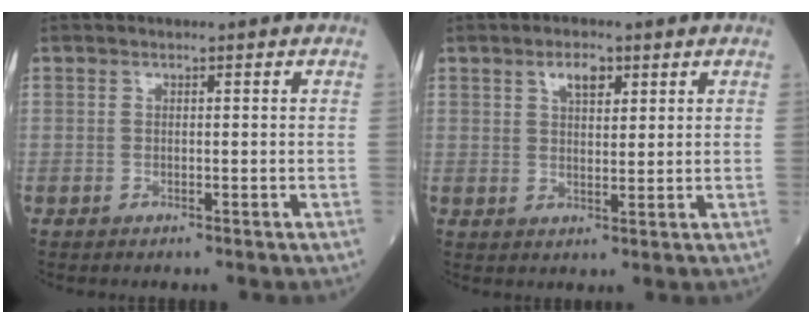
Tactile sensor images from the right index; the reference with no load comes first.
{"total": 4.1, "force": [2.2, 1.8, 2.9], "torque": [-0.056, 0.002, 0.041]}